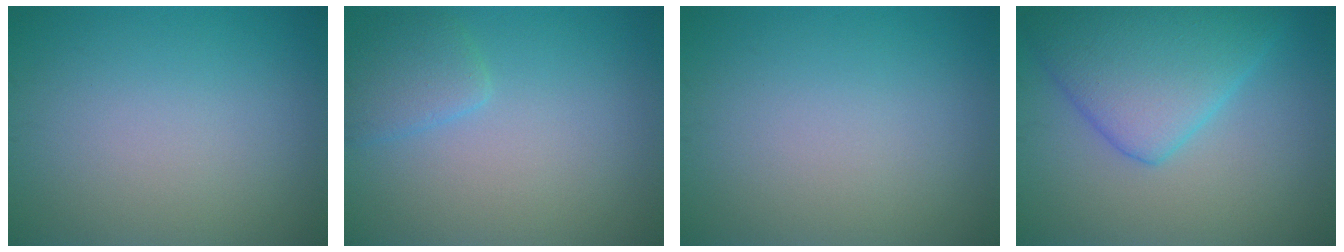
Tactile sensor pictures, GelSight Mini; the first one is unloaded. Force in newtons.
{"total": 2.1, "press": 2.1, "slide": 0.2}
{"total": 0.0}
{"total": 7.2, "press": 7.2, "slide": 0.2}